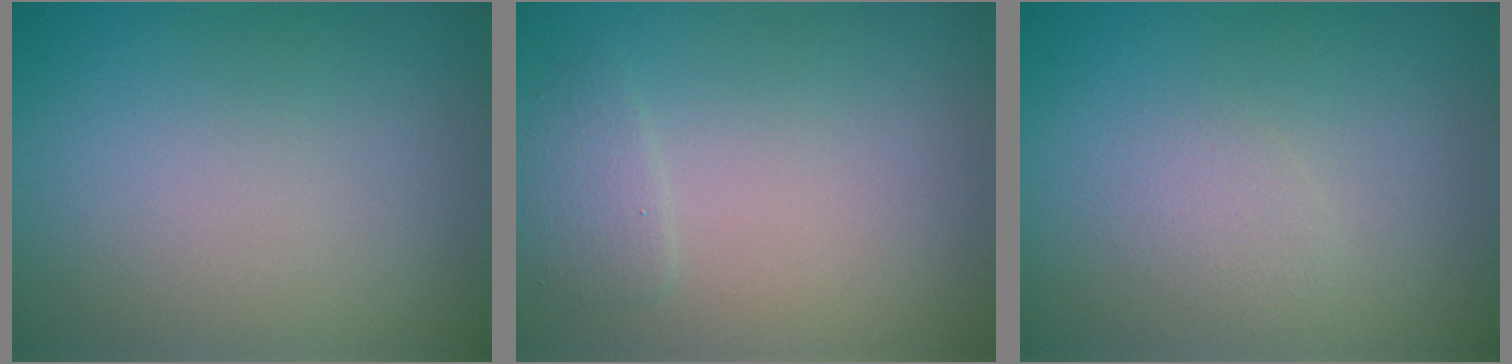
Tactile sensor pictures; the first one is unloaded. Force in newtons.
{"total": 1.4, "press": 1.4, "slide": 0.1}
{"total": 1.1, "press": 1.1, "slide": 0.1}